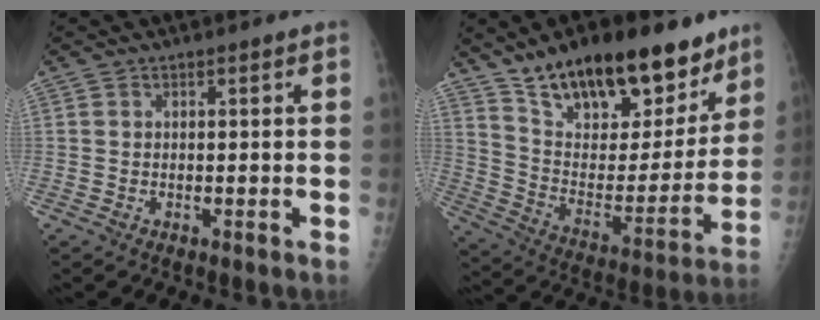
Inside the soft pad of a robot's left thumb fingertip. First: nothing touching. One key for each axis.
{"total": 26.1, "fx": 18.4, "fy": 10.9, "fz": 14.9, "tx": -0.190, "ty": -0.070, "tz": 0.299}